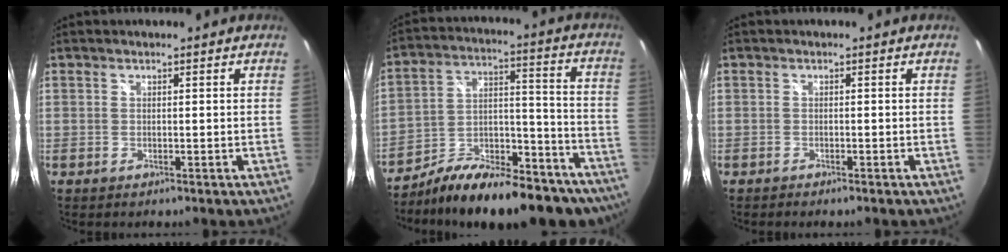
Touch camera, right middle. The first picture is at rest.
{"total": 25.0, "force": [-18.9, 9.5, 13.4], "torque": [-0.196, 0.020, -0.260]}
{"total": 1.0, "force": [-0.9, 0.2, 0.4], "torque": [-0.010, -0.005, -0.016]}